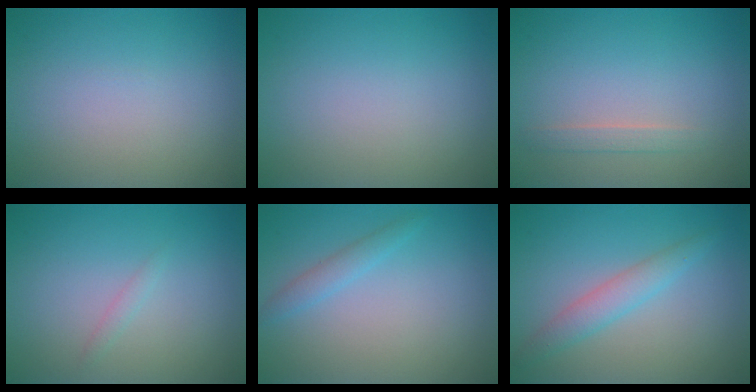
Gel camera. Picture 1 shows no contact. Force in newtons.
{"total": 0.0}
{"total": 1.1, "press": 1.1, "slide": 0.1}
{"total": 0.7, "press": 0.7, "slide": 0.0}
{"total": 1.4, "press": 1.4, "slide": 0.1}
{"total": 2.5, "press": 2.5, "slide": 0.2}